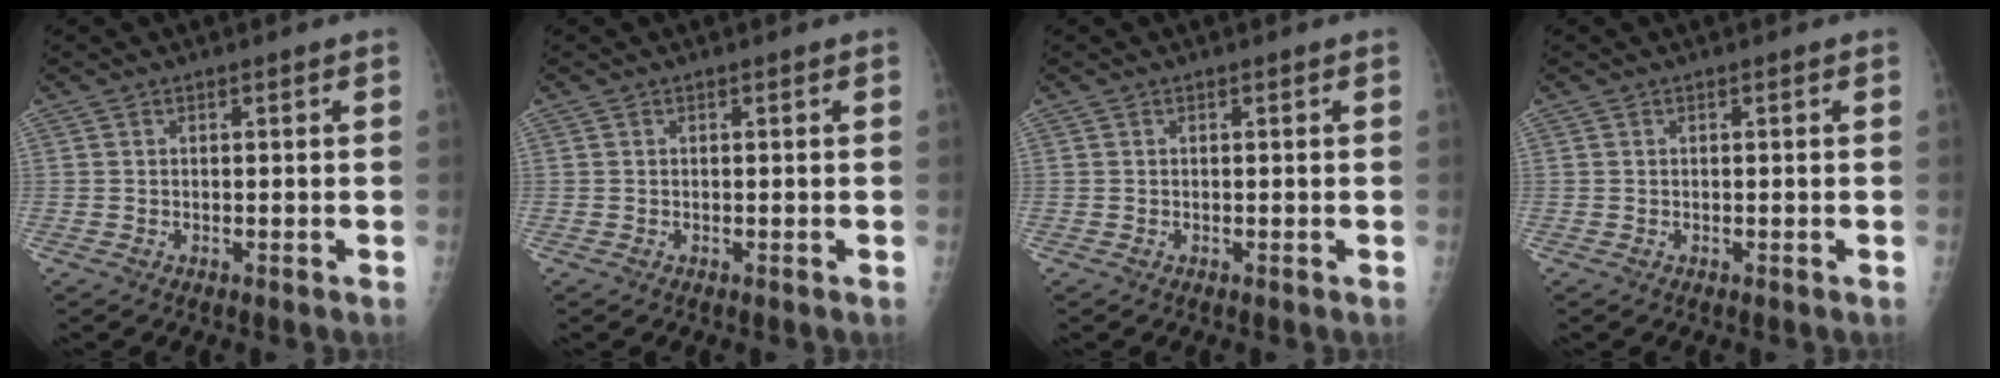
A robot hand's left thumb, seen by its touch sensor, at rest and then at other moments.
{"total": 0.0}
{"total": 0.0}
{"total": 0.0}